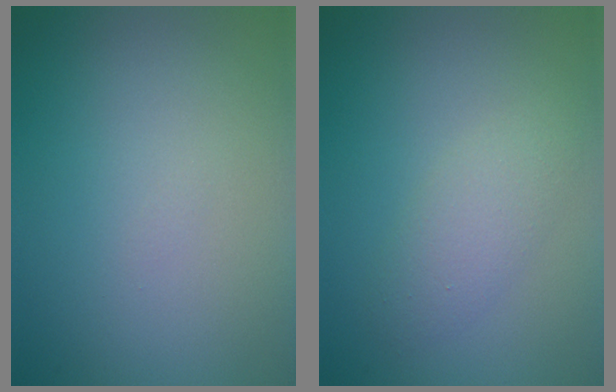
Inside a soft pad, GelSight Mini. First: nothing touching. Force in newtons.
{"total": 2.3, "press": 2.3, "slide": 0.2}